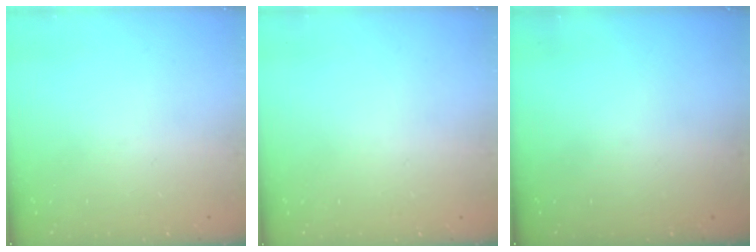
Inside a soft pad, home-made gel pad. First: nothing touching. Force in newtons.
{"total": 2.6, "press": 2.6, "slide": 0.2}
{"total": 0.0}